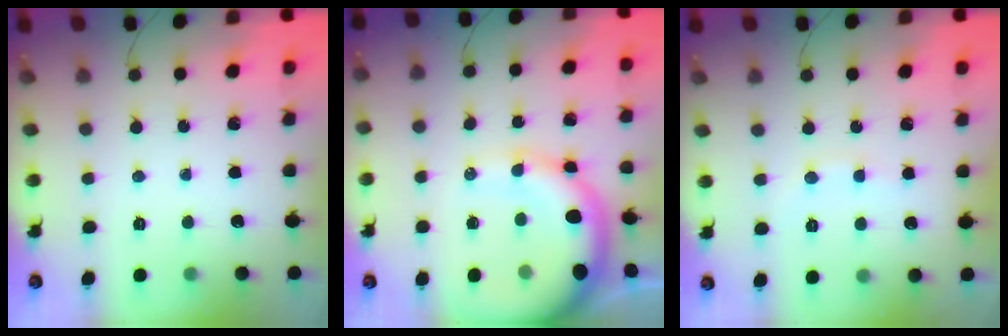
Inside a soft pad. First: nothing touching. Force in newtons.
{"total": 14.5, "press": 14.3, "slide": 2.0}
{"total": 5.3, "press": 5.2, "slide": 1.1}